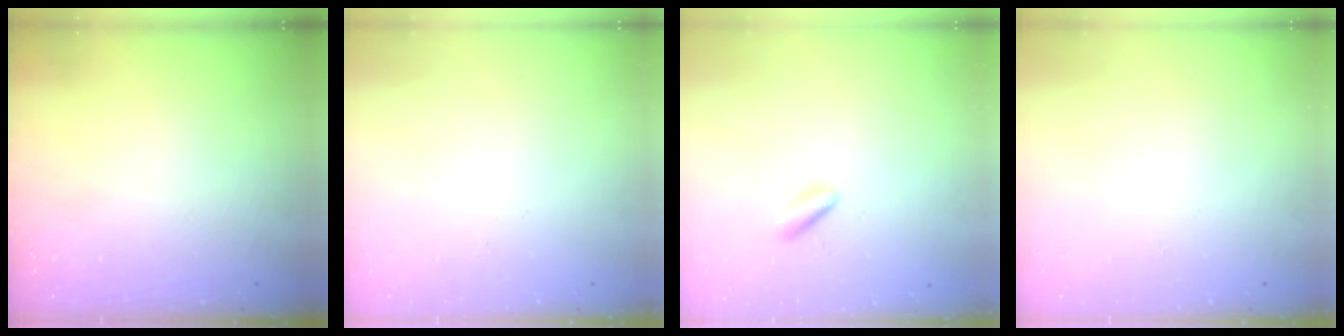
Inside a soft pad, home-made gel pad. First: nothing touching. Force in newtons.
{"total": 0.0}
{"total": 2.4, "press": 2.3, "slide": 0.6}
{"total": 0.0}